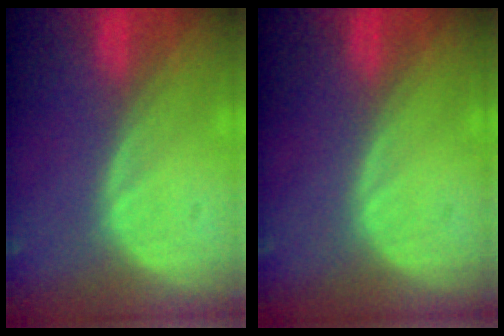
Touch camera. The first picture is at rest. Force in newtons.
{"total": 0.0}